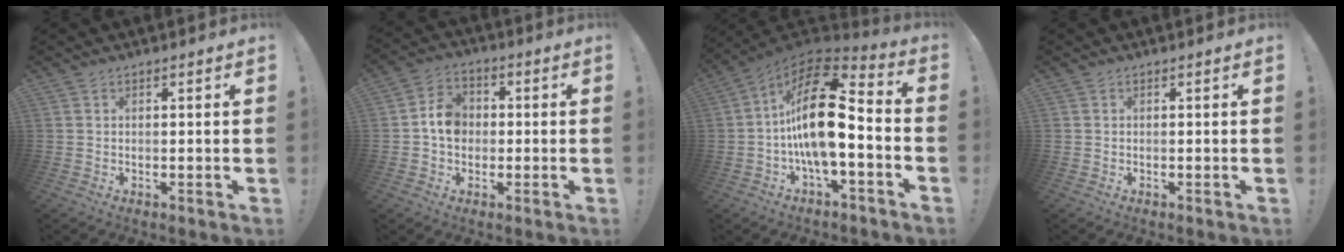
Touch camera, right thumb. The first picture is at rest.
{"total": 8.2, "force": [-0.3, 6.8, 4.6], "torque": [-0.057, 0.019, -0.001]}
{"total": 21.1, "force": [-0.2, 9.9, 18.7], "torque": [-0.327, 0.012, 0.001]}
{"total": 0.0}